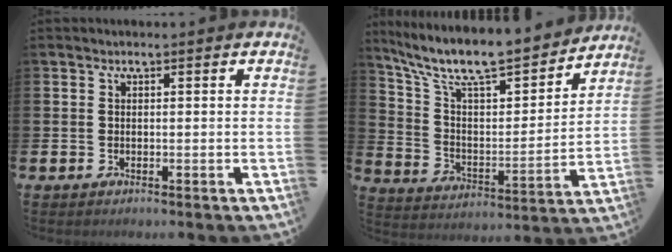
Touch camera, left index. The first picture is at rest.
{"total": 10.8, "force": [9.5, 2.4, 4.4], "torque": [-0.120, -0.066, 0.163]}